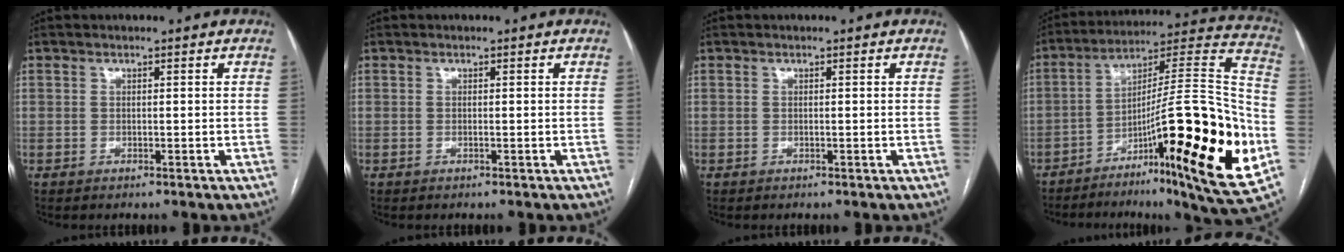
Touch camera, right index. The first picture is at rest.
{"total": 0.0}
{"total": 0.0}
{"total": 29.6, "force": [-9.5, 3.2, 27.9], "torque": [-0.361, 0.004, -0.144]}